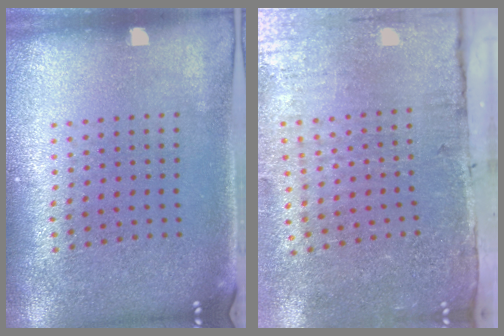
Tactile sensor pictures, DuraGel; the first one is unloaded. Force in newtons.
{"total": 4.7, "press": 3.7, "slide": 2.9}